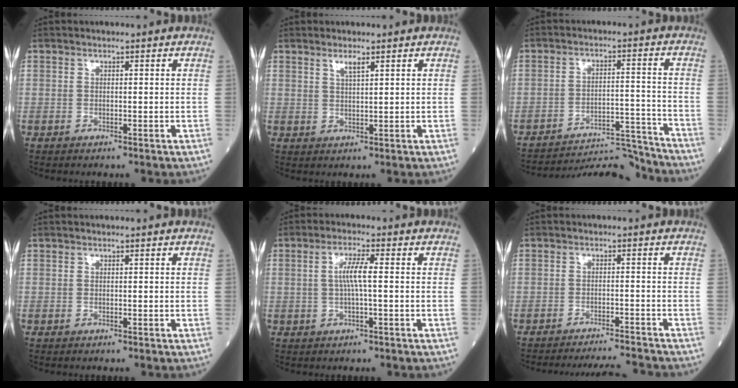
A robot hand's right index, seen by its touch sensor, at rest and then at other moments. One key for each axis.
{"total": 1.8, "fx": 1.3, "fy": 0.1, "fz": 1.3, "tx": -0.028, "ty": 0.000, "tz": 0.025}
{"total": 13.2, "fx": -13.1, "fy": -1.0, "fz": 0.4, "tx": -0.004, "ty": 0.015, "tz": -0.200}
{"total": 0.0}
{"total": 4.0, "fx": 0.1, "fy": 0.1, "fz": 4.0, "tx": -0.079, "ty": 0.006, "tz": 0.003}
{"total": 8.1, "fx": -8.0, "fy": -0.7, "fz": 1.1, "tx": -0.017, "ty": -0.004, "tz": -0.120}